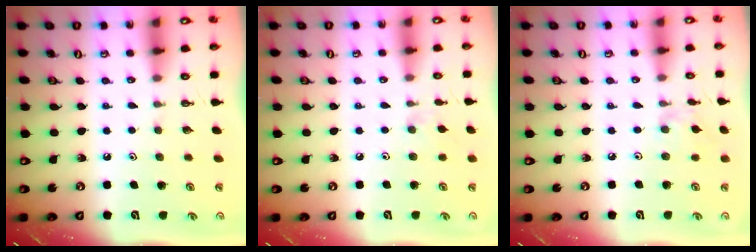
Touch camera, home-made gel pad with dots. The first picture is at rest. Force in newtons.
{"total": 4.3, "press": 4.3, "slide": 0.7}
{"total": 3.0, "press": 2.9, "slide": 0.6}